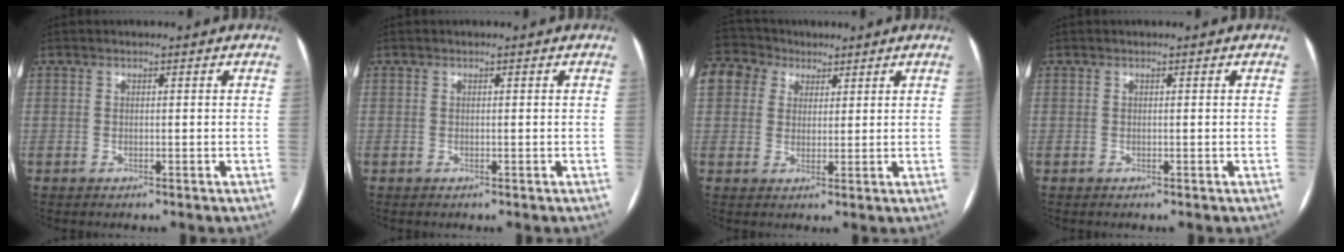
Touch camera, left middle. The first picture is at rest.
{"total": 0.0}
{"total": 12.7, "force": [7.4, 9.2, 4.5], "torque": [-0.137, 0.059, 0.141]}
{"total": 0.0}